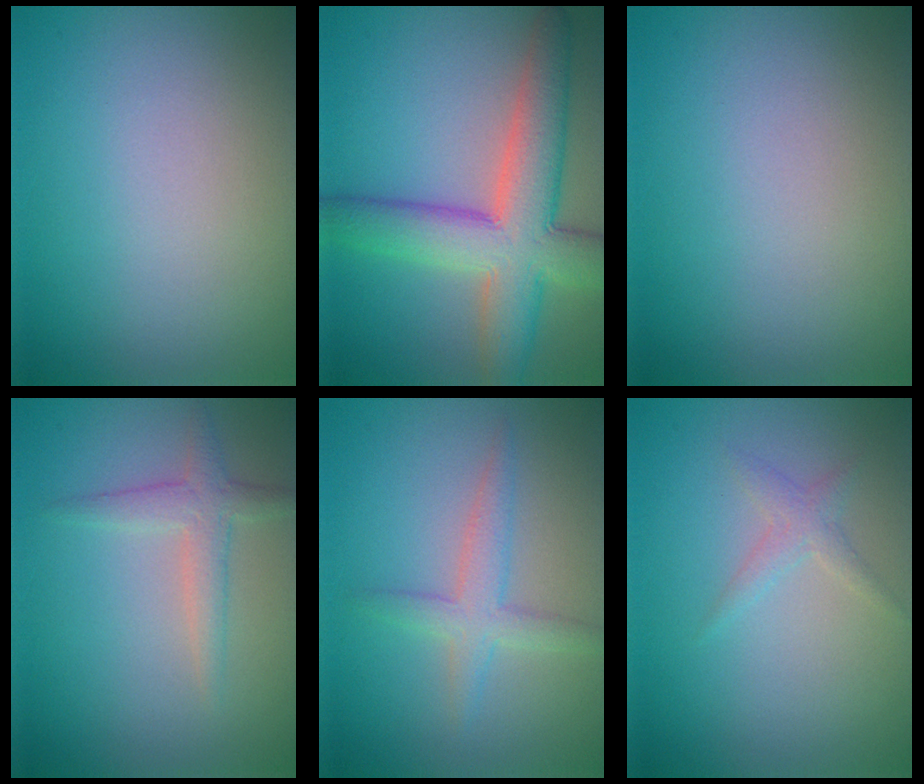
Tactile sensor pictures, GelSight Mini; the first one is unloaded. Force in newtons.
{"total": 8.9, "press": 8.9, "slide": 0.4}
{"total": 0.0}
{"total": 2.2, "press": 2.2, "slide": 0.1}
{"total": 2.5, "press": 2.5, "slide": 0.2}
{"total": 1.2, "press": 1.2, "slide": 0.1}